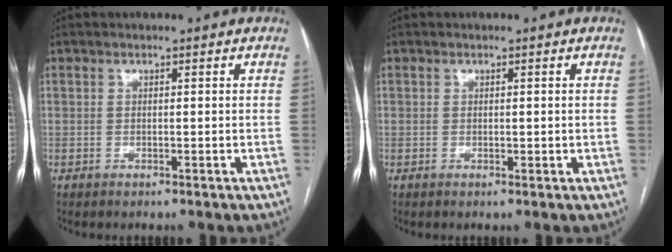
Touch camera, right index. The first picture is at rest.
{"total": 1.0, "force": [0.1, 0.7, 0.7], "torque": [-0.010, 0.002, 0.004]}